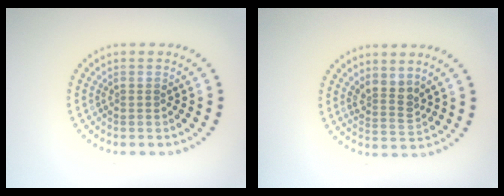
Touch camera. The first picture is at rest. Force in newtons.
{"total": 2.4, "press": 1.8, "slide": 1.5}